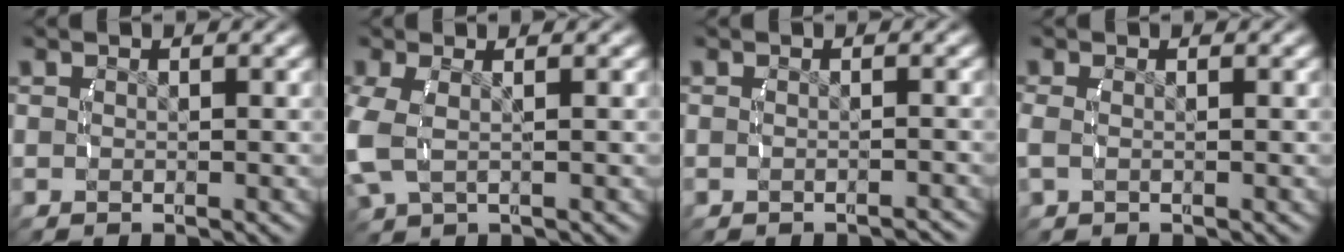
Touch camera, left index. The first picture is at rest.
{"total": 3.3, "force": [0.2, 2.2, 2.5], "torque": [-0.079, -0.008, 0.013]}
{"total": 1.4, "force": [-1.4, 0.2, 0.3], "torque": [-0.007, -0.001, -0.022]}
{"total": 1.2, "force": [-0.2, 0.7, 0.9], "torque": [-0.035, -0.007, 0.002]}